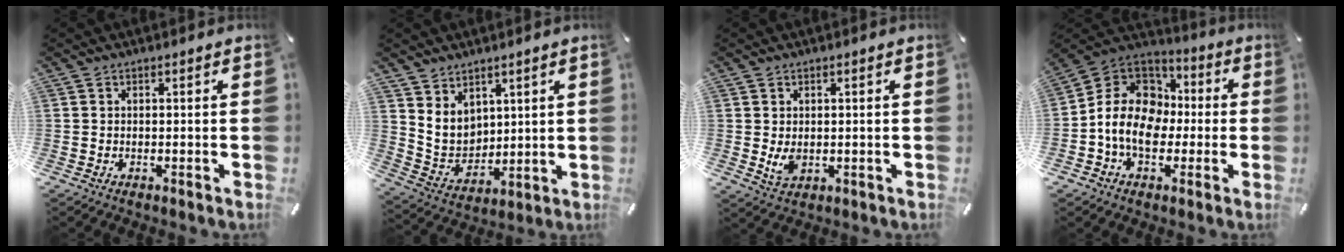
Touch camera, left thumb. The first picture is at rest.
{"total": 8.6, "force": [4.7, 6.9, 1.9], "torque": [-0.059, -0.038, 0.096]}
{"total": 3.5, "force": [-0.1, 2.4, 2.6], "torque": [-0.068, -0.005, -0.004]}
{"total": 13.9, "force": [-3.1, 11.4, 7.4], "torque": [-0.171, 0.024, -0.058]}